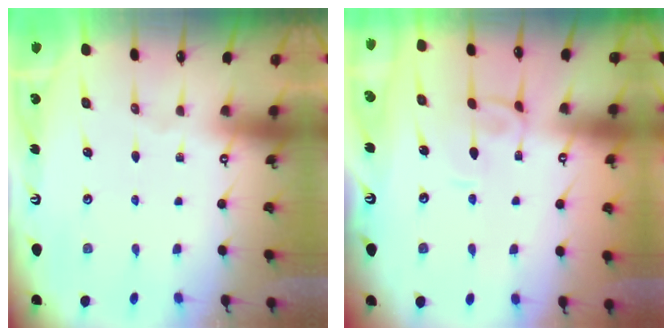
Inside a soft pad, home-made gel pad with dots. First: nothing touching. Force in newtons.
{"total": 2.9, "press": 2.9, "slide": 0.1}